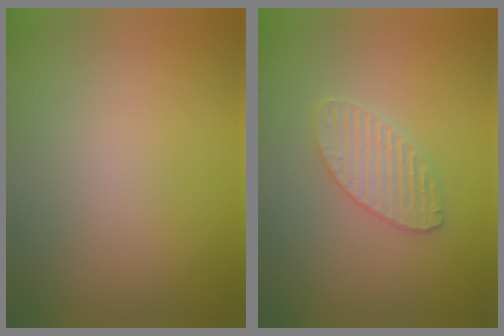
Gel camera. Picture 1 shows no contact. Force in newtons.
{"total": 3.0, "press": 3.0, "slide": 0.2}